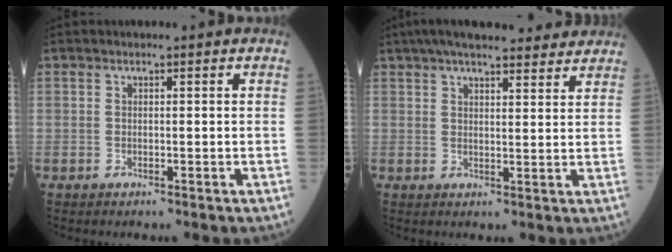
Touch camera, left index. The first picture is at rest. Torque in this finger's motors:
{"motor_torque": [0.99, -1.15, 0.14, 0.08]}